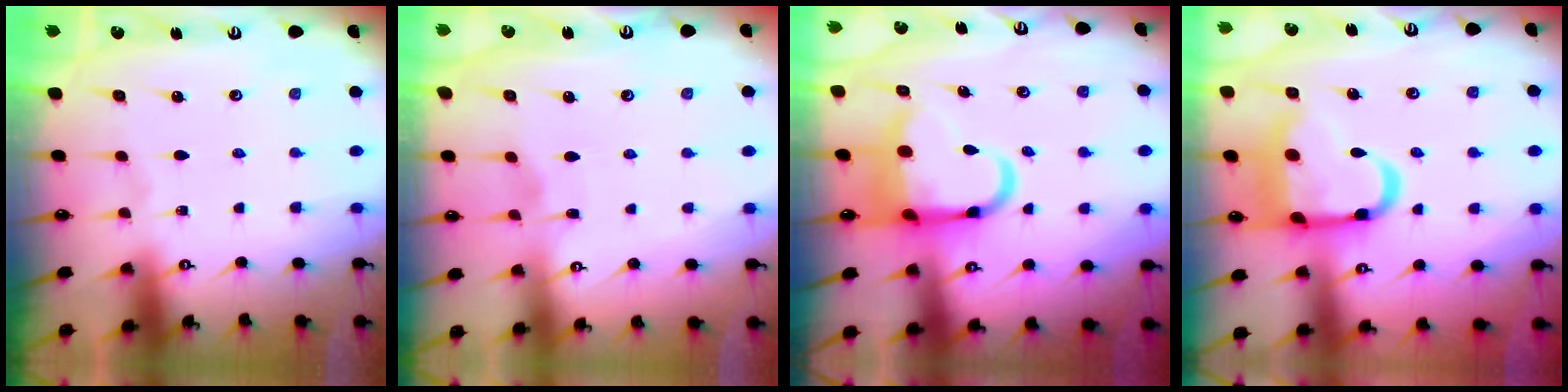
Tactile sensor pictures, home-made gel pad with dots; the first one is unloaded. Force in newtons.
{"total": 2.6, "press": 2.6, "slide": 0.3}
{"total": 10.8, "press": 10.4, "slide": 2.8}
{"total": 16.0, "press": 15.9, "slide": 1.8}